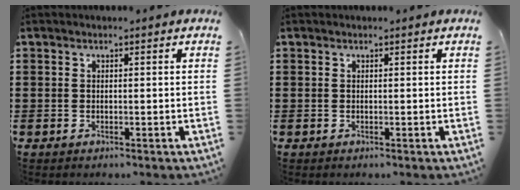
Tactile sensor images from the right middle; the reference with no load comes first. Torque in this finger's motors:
{"motor_torque": [-0.30, 0.12, -0.02, 0.00]}